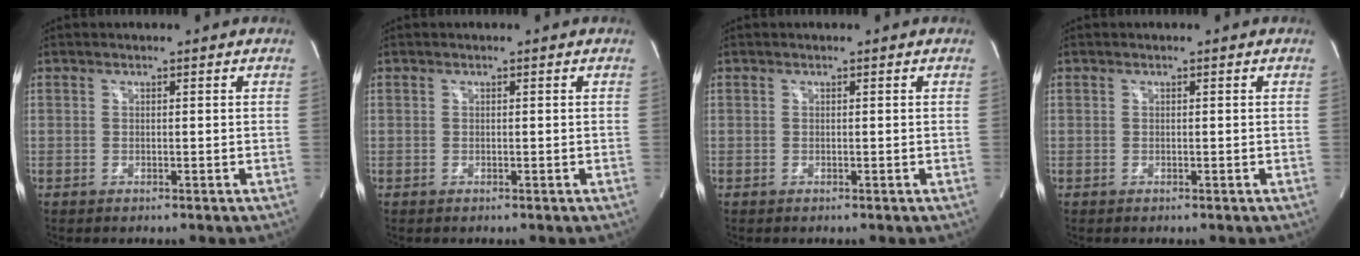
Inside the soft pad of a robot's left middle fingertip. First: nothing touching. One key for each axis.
{"total": 0.0}
{"total": 0.0}
{"total": 0.0}